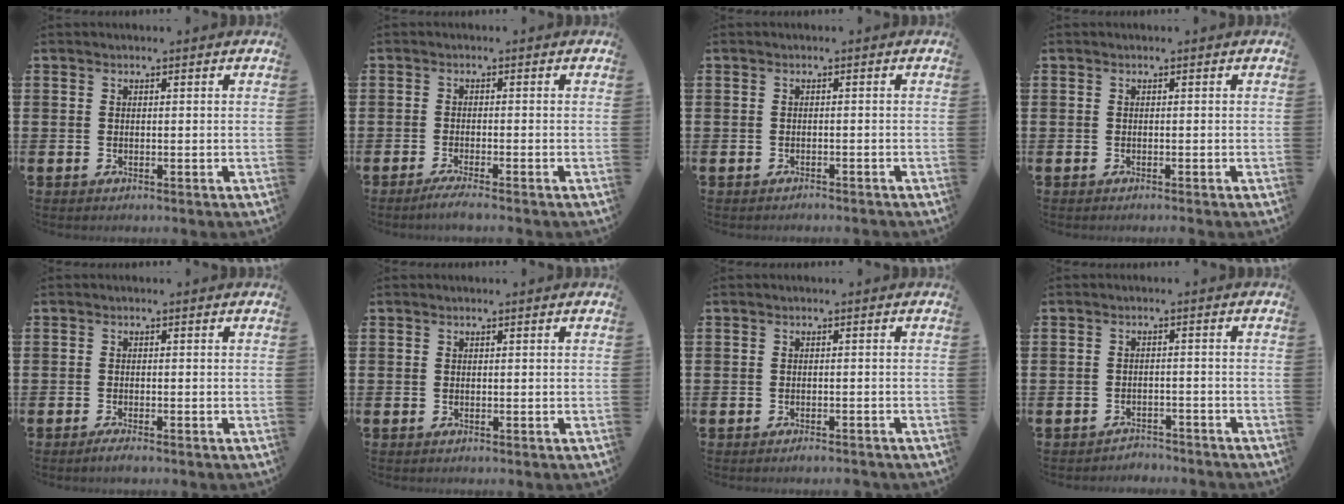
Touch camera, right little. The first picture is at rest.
{"total": 1.7, "force": [-1.3, 0.0, 1.2], "torque": [-0.018, 0.001, -0.024]}
{"total": 0.6, "force": [-0.6, 0.0, -0.1], "torque": [0.000, -0.002, -0.013]}
{"total": 0.0}
{"total": 1.1, "force": [-0.7, 0.1, 0.8], "torque": [-0.015, -0.002, -0.013]}
{"total": 0.0}
{"total": 1.0, "force": [-0.9, 0.0, 0.4], "torque": [-0.009, -0.002, -0.017]}
{"total": 2.0, "force": [-2.0, 0.1, -0.3], "torque": [-0.002, 0.003, -0.044]}